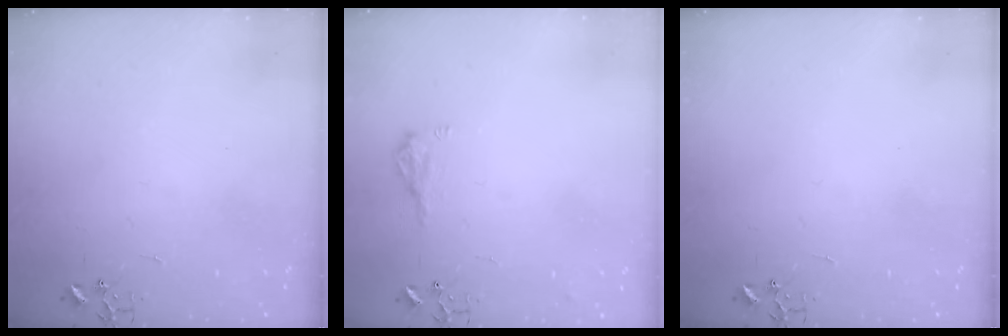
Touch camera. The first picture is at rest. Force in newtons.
{"total": 9.3, "press": 9.3, "slide": 0.9}
{"total": 0.0}